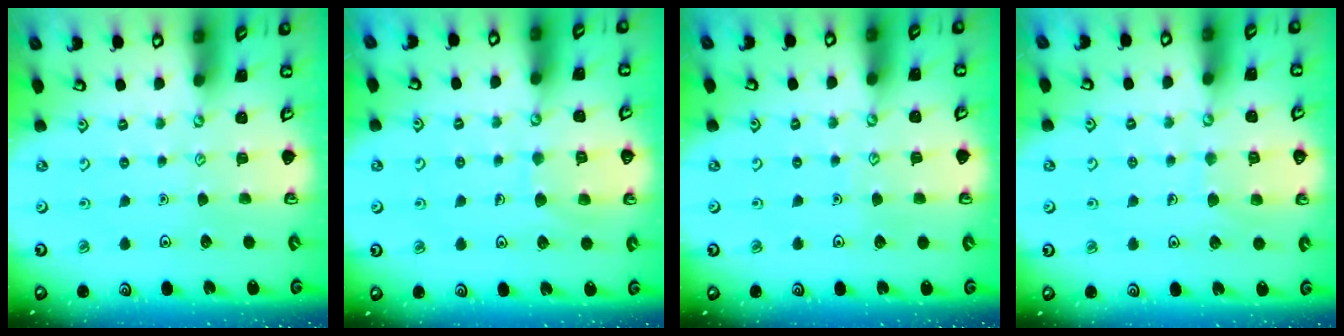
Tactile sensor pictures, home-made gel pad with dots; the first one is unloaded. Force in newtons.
{"total": 6.8, "press": 6.8, "slide": 0.6}
{"total": 3.3, "press": 3.3, "slide": 0.2}
{"total": 5.6, "press": 5.5, "slide": 0.4}